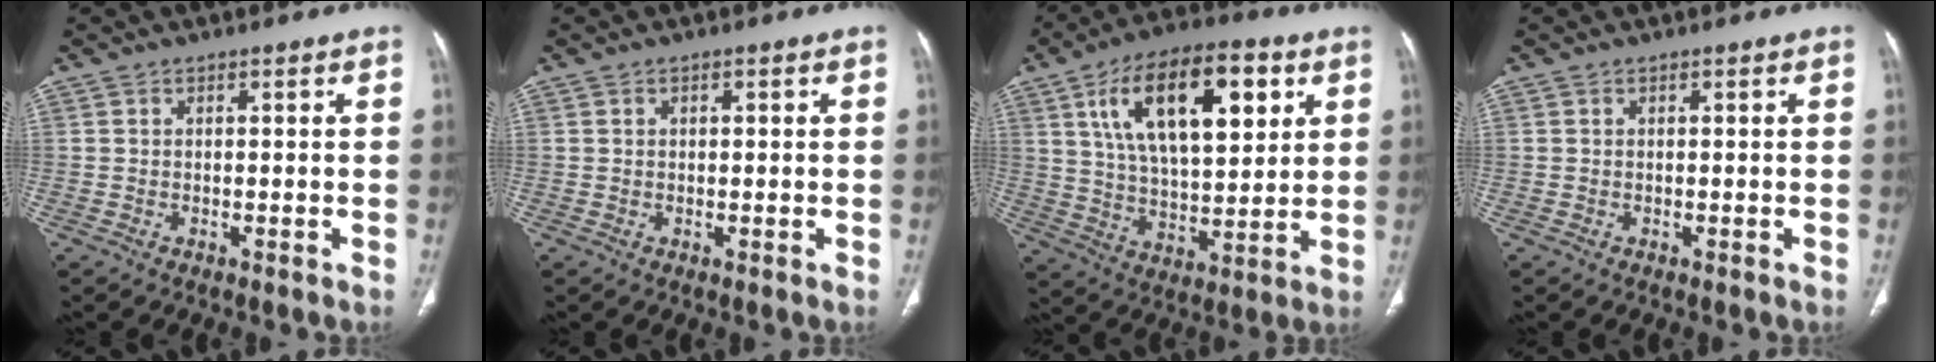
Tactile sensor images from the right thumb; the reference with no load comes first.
{"total": 1.2, "force": [0.4, 0.5, 1.0], "torque": [-0.022, 0.005, 0.007]}
{"total": 21.5, "force": [8.3, 9.8, 17.3], "torque": [-0.262, -0.019, 0.139]}
{"total": 0.0}